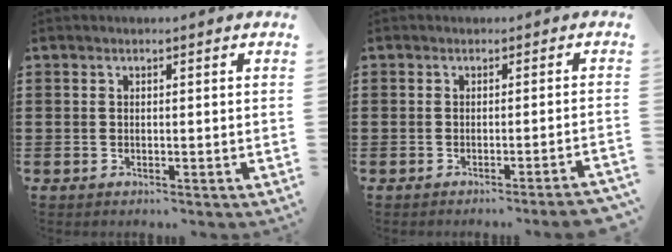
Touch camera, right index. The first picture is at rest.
{"total": 1.4, "force": [-1.2, -0.3, 0.7], "torque": [-0.012, -0.002, -0.023]}